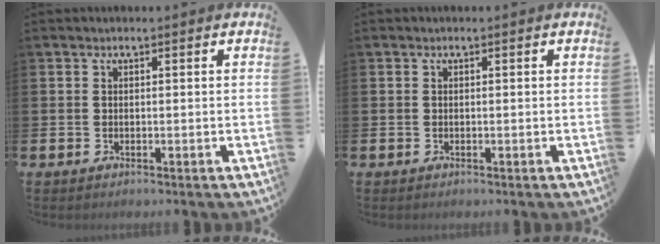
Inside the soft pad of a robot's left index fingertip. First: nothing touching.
{"total": 0.0}